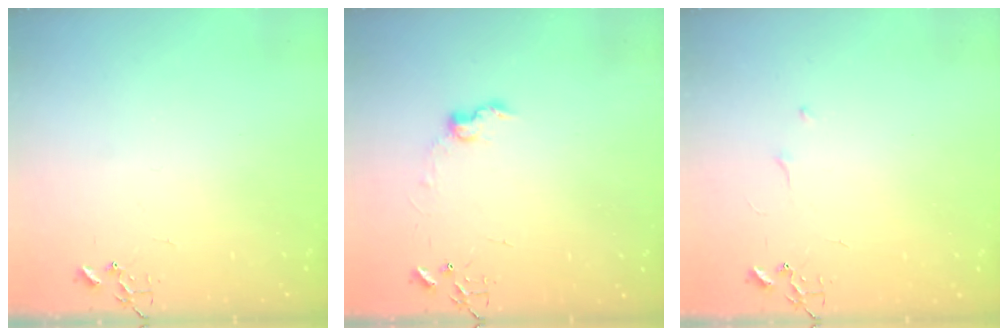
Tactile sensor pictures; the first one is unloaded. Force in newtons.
{"total": 7.8, "press": 7.8, "slide": 0.8}
{"total": 4.7, "press": 4.7, "slide": 0.7}